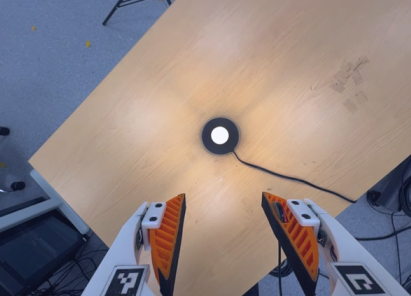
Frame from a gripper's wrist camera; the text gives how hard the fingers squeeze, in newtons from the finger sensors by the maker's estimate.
{"total": 0.0}